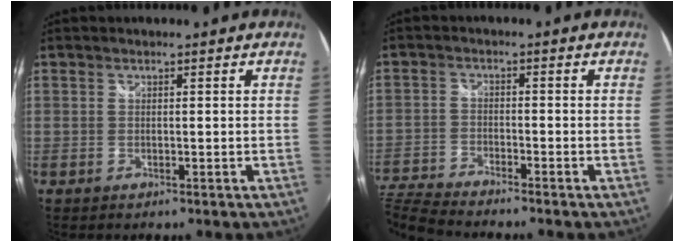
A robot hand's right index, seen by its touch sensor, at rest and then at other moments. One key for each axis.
{"total": 9.1, "fx": -8.4, "fy": 0.9, "fz": 3.3, "tx": -0.097, "ty": -0.024, "tz": -0.165}